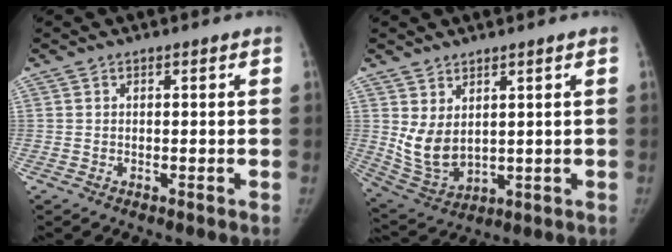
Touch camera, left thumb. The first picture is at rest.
{"total": 7.8, "force": [2.3, 4.8, 5.7], "torque": [-0.097, -0.023, 0.069]}